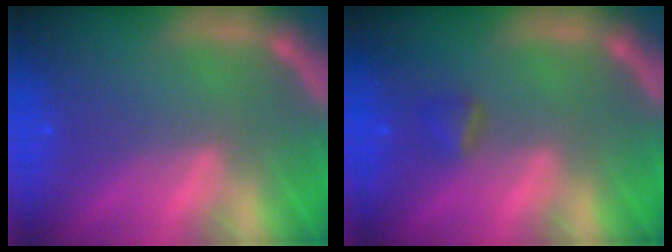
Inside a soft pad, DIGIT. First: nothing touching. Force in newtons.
{"total": 1.4}